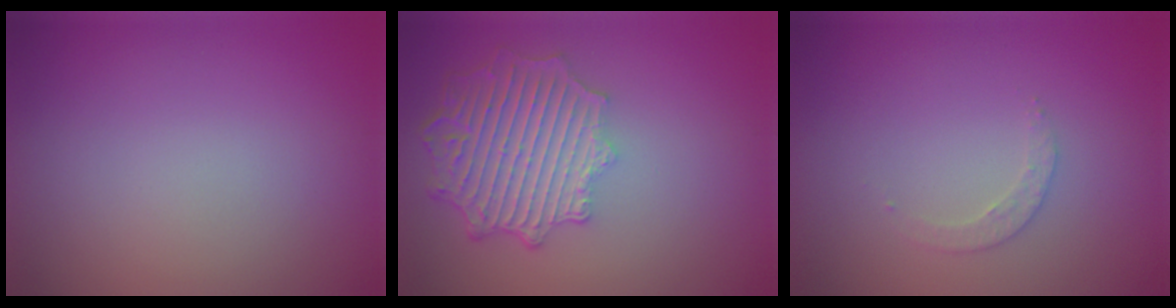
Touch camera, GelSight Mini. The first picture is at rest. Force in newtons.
{"total": 6.8, "press": 5.3, "slide": 4.2}
{"total": 1.2, "press": 1.2, "slide": 0.3}